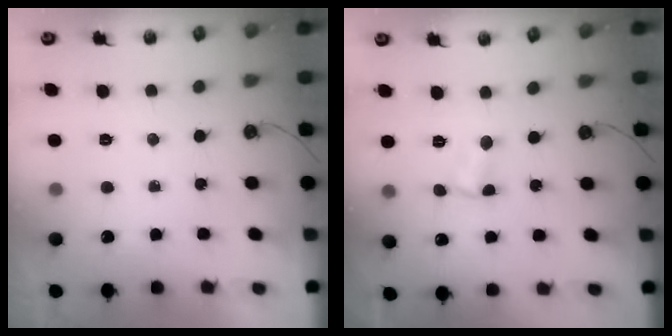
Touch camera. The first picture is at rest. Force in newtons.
{"total": 2.0, "press": 2.0, "slide": 0.3}